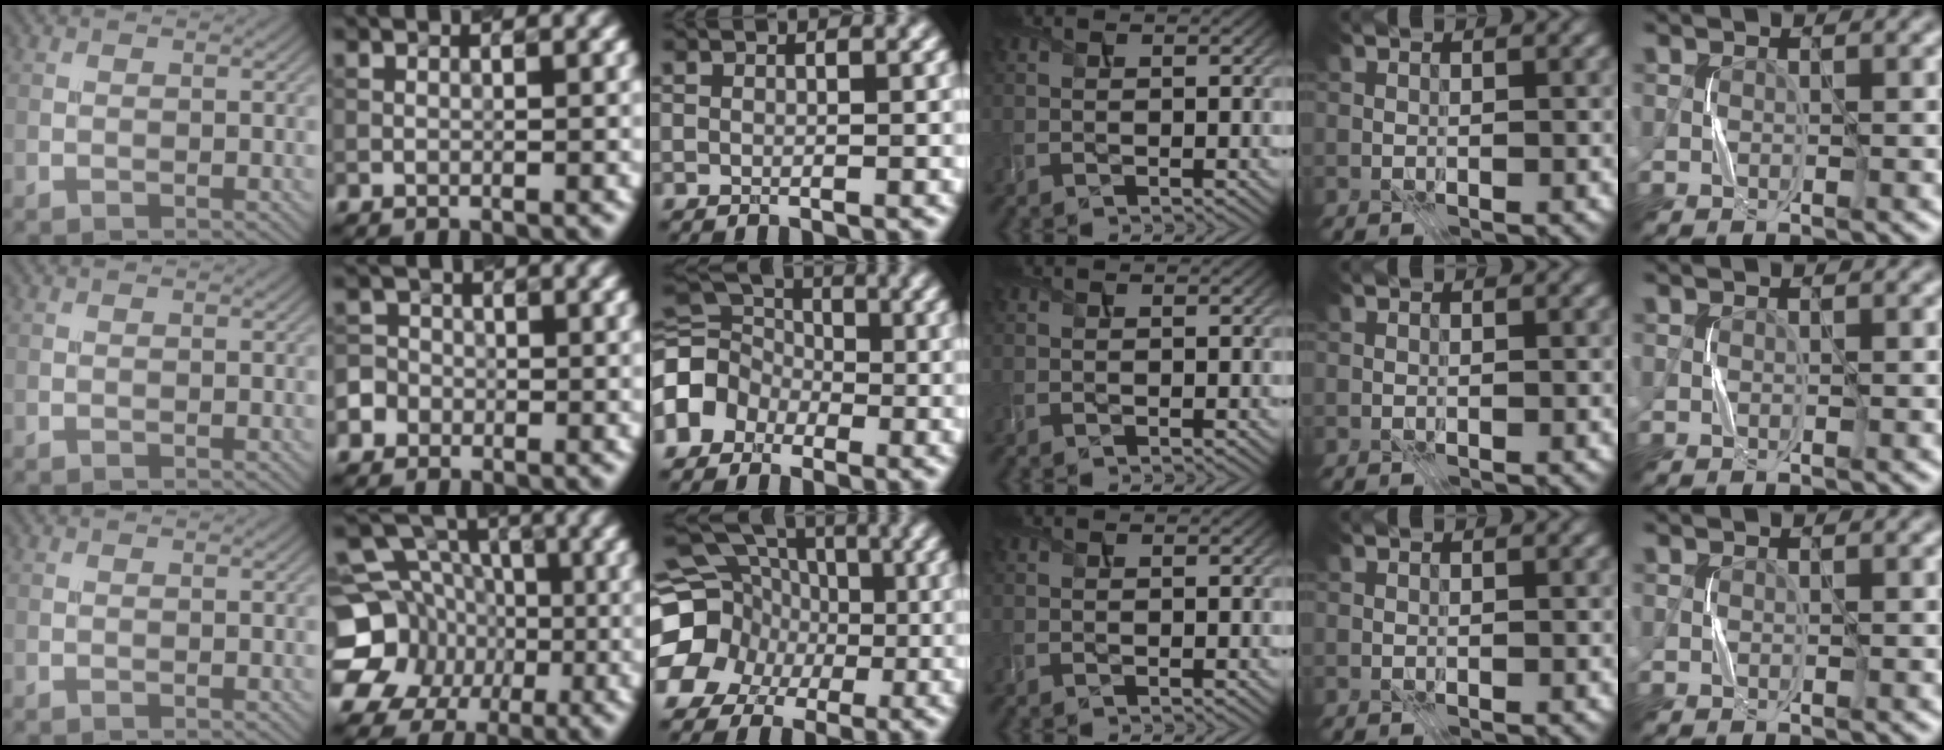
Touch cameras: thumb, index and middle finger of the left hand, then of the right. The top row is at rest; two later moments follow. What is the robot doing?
{"motion": "press", "object": "stapler"}